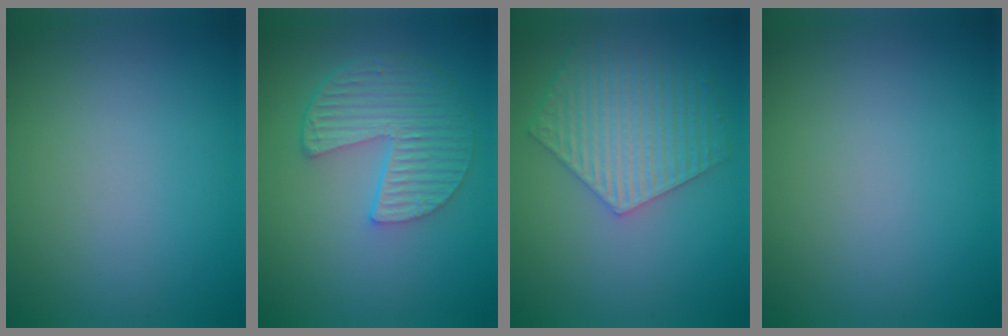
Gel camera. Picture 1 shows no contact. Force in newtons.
{"total": 5.4, "press": 4.1, "slide": 3.5}
{"total": 5.9, "press": 4.6, "slide": 3.6}
{"total": 0.0}